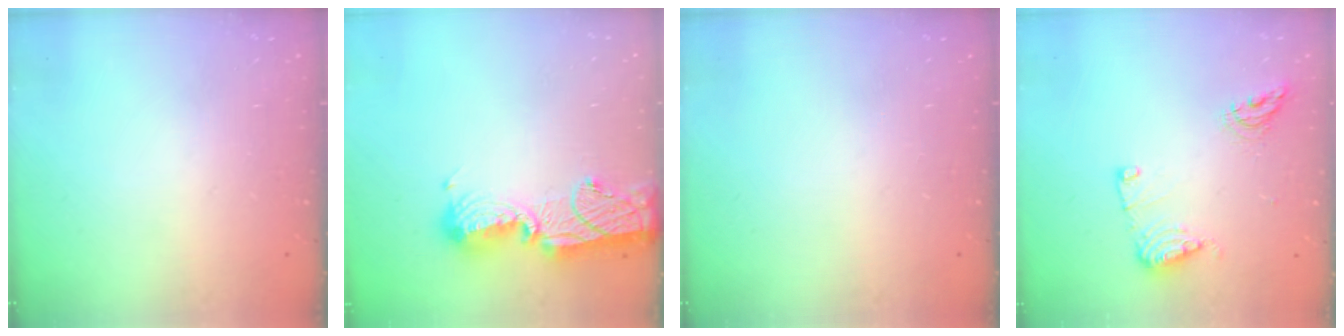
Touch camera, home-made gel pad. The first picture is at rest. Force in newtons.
{"total": 15.3, "press": 14.8, "slide": 4.0}
{"total": 0.0}
{"total": 10.2, "press": 10.1, "slide": 1.2}